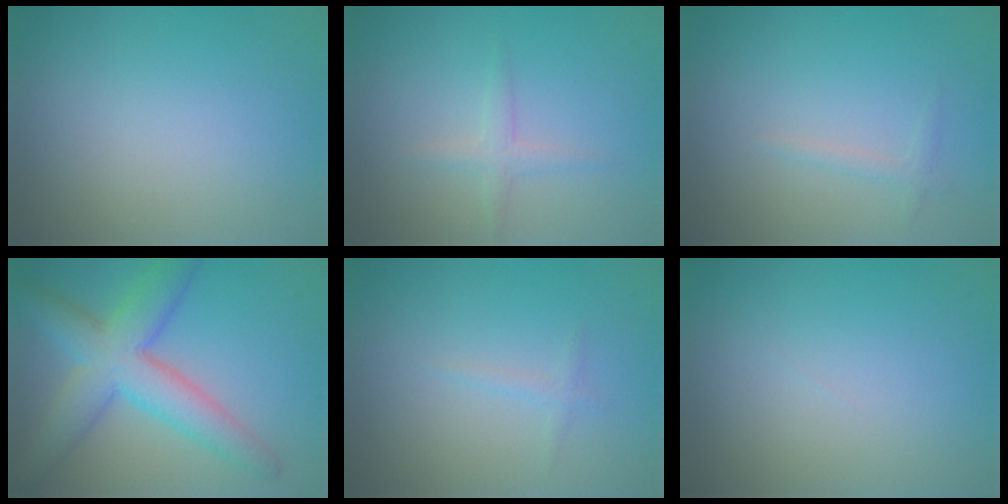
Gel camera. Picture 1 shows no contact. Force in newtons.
{"total": 1.4, "press": 1.4, "slide": 0.1}
{"total": 0.9, "press": 0.9, "slide": 0.1}
{"total": 7.4, "press": 7.3, "slide": 0.4}
{"total": 0.8, "press": 0.8, "slide": 0.0}
{"total": 0.0}